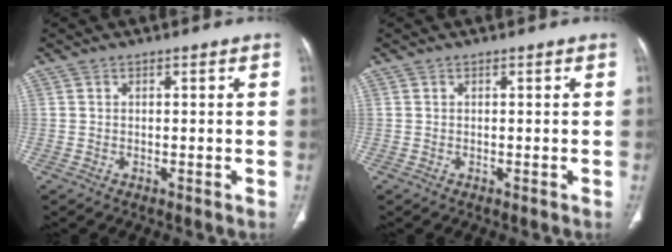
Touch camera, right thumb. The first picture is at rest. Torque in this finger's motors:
{"motor_torque": [-0.42, 0.45, -0.02, -0.02, 0.00]}